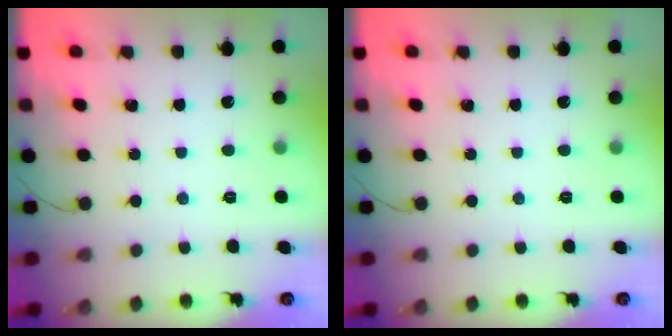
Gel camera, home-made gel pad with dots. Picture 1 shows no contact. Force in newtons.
{"total": 0.0}